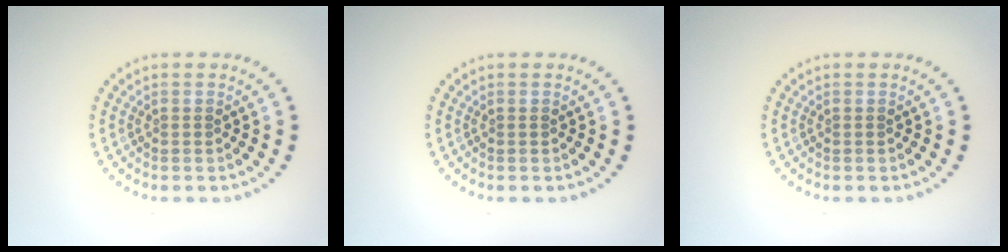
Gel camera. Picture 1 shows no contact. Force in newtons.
{"total": 0.0}
{"total": 0.0}